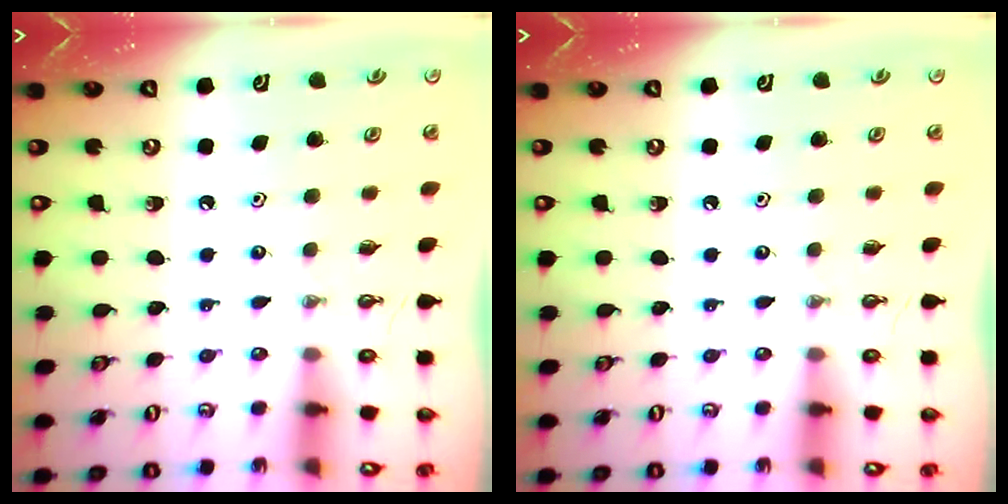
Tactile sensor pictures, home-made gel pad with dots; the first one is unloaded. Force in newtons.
{"total": 0.0}